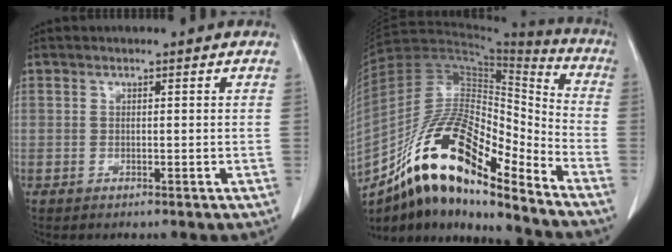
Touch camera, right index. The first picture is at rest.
{"total": 21.6, "force": [-14.6, 5.9, 14.9], "torque": [-0.272, 0.012, -0.256]}